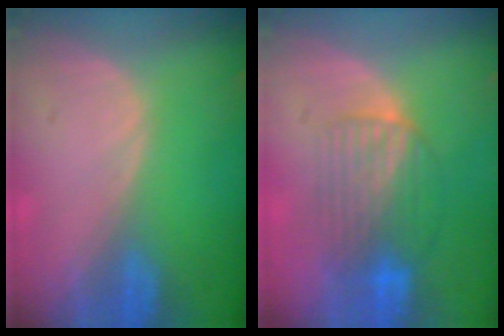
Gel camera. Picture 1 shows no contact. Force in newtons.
{"total": 6.7, "press": 6.6, "slide": 1.2}